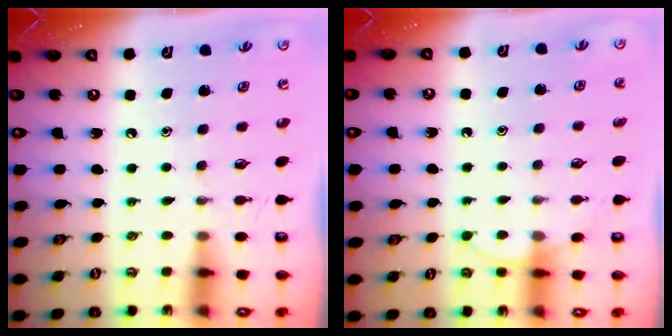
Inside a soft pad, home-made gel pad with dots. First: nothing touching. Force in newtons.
{"total": 5.8, "press": 5.8, "slide": 0.4}